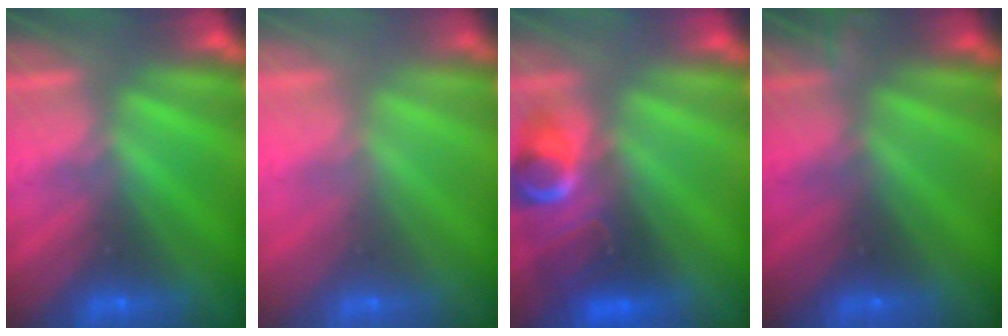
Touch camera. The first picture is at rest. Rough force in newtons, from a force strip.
{"total": 2.6}
{"total": 6.2}
{"total": 5.2}